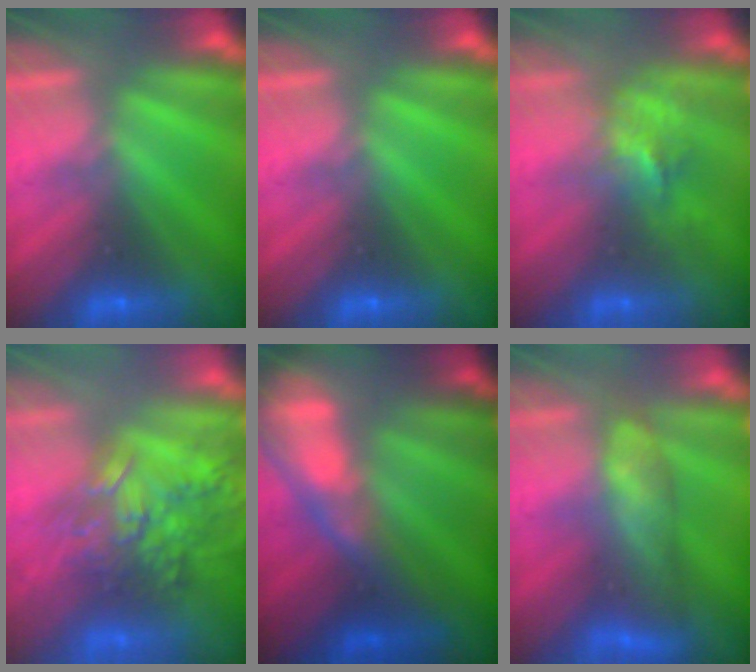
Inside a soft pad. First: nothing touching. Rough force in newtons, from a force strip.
{"total": 0.0}
{"total": 2.8}
{"total": 7.2}
{"total": 7.3}
{"total": 7.4}